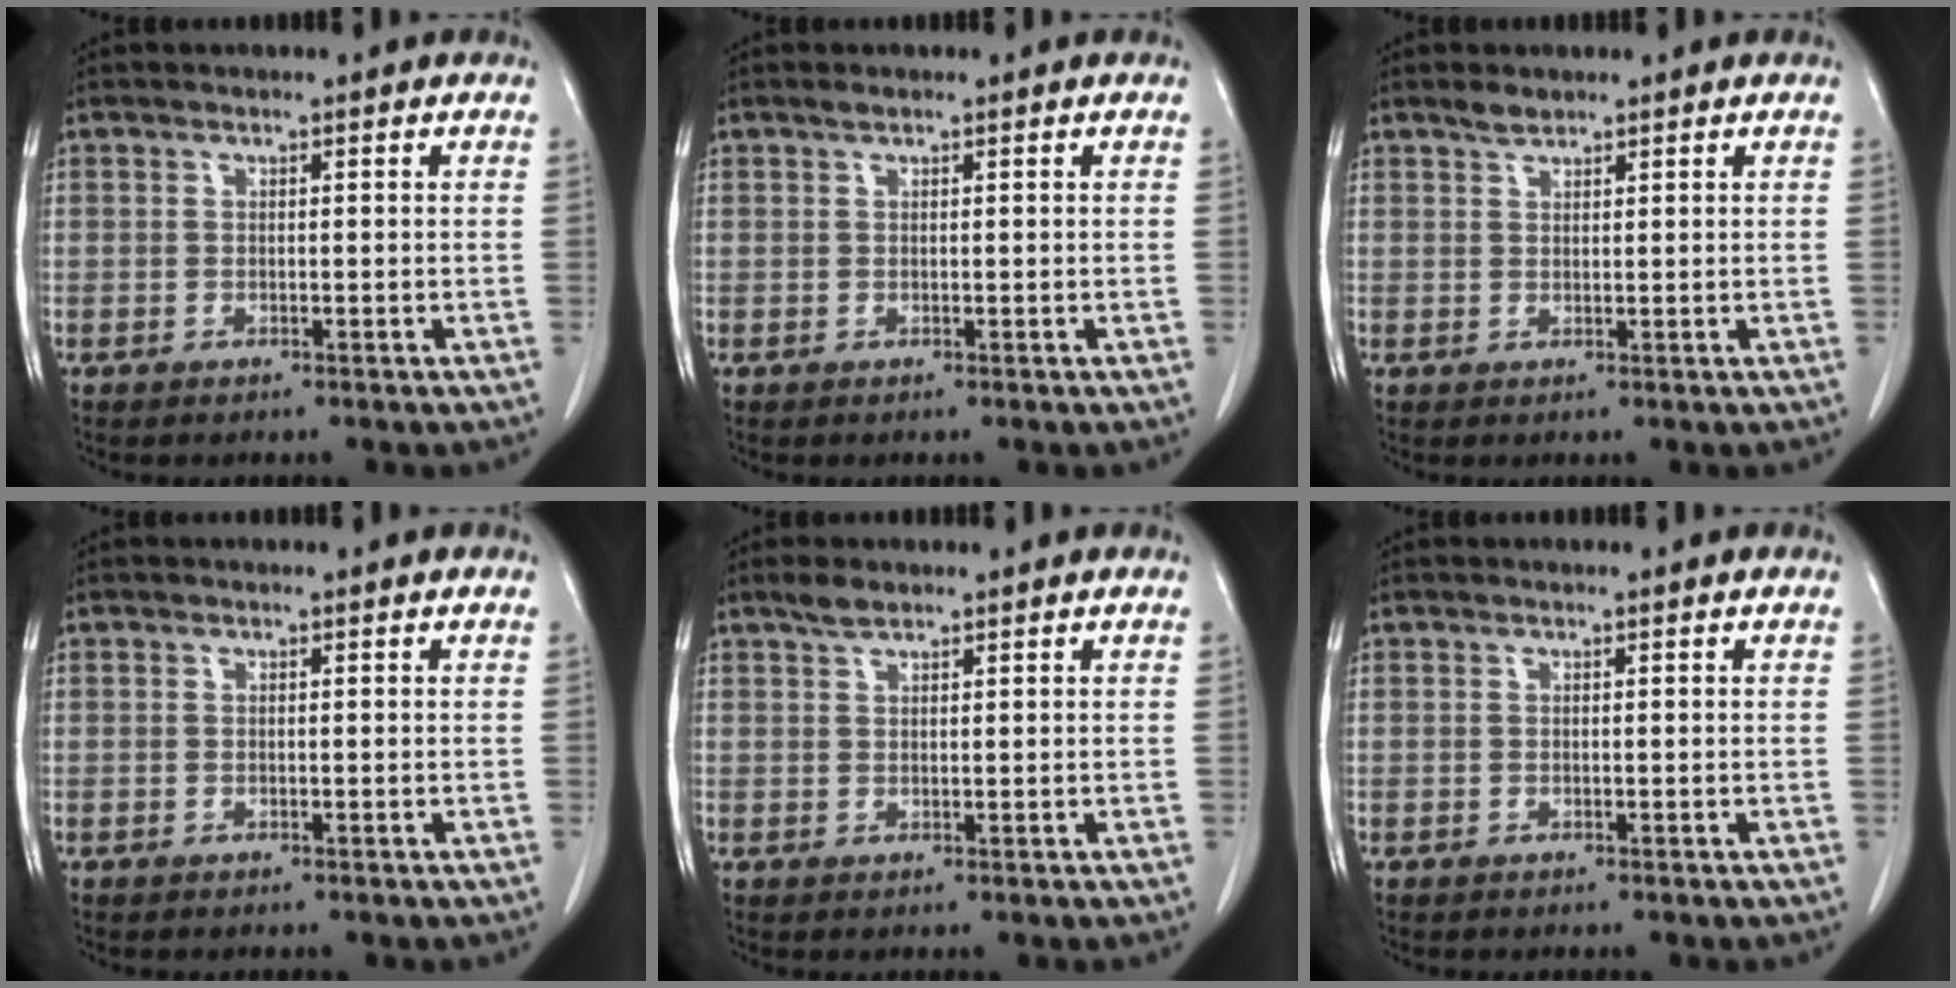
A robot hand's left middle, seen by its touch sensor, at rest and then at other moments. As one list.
[{"total": 0.6, "force": [0.5, 0.1, 0.3], "torque": [-0.012, 0.001, 0.011]}, {"total": 1.5, "force": [1.4, 0.5, 0.5], "torque": [-0.012, -0.001, 0.027]}, {"total": 0.0}, {"total": 1.9, "force": [1.6, 0.5, 1.0], "torque": [-0.023, 0.003, 0.032]}, {"total": 0.0}]